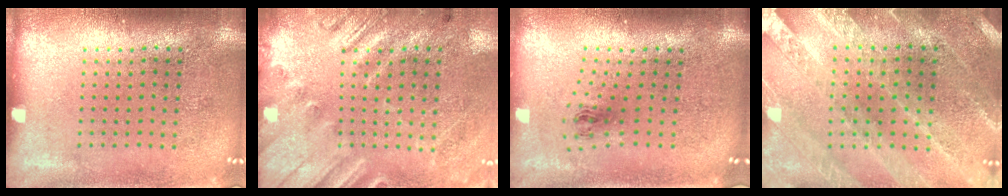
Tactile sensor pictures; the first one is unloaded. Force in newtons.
{"total": 2.6, "press": 1.9, "slide": 1.8}
{"total": 1.1, "press": 0.4, "slide": 1.0}
{"total": 1.3, "press": 1.3, "slide": 0.2}